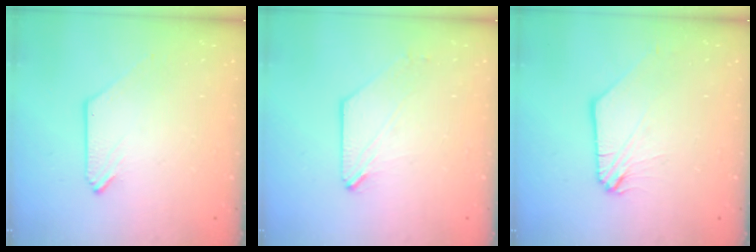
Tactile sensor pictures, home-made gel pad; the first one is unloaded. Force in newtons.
{"total": 0.7, "press": 0.7, "slide": 0.1}
{"total": 1.0, "press": 1.0, "slide": 0.3}